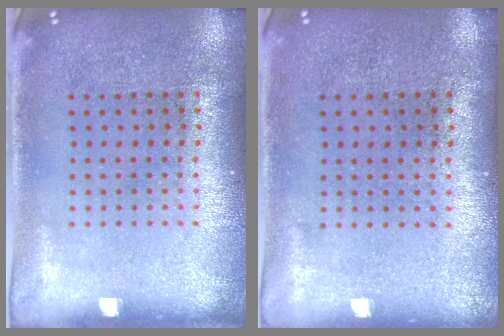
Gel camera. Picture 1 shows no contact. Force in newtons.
{"total": 0.0}